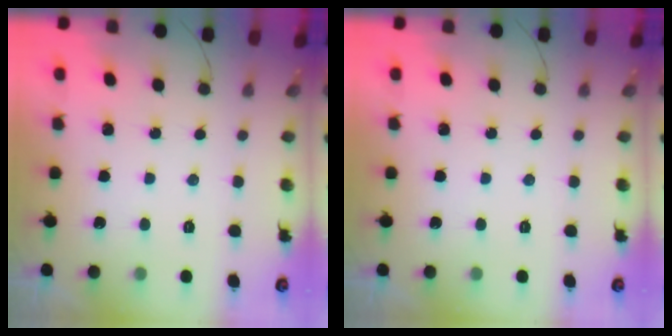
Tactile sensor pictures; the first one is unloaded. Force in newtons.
{"total": 0.0}